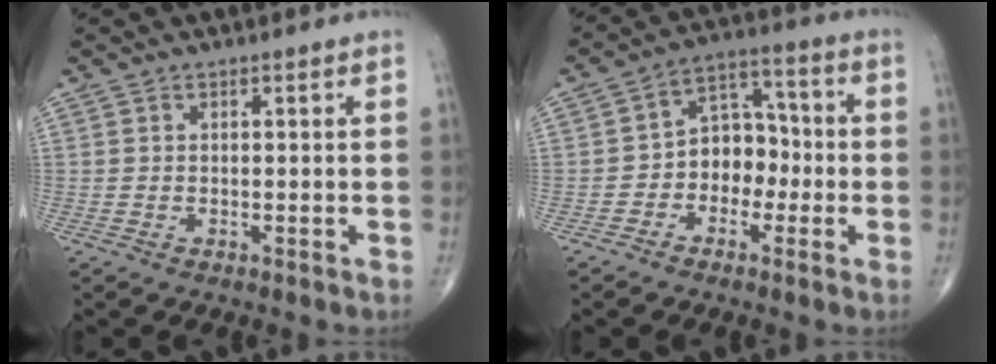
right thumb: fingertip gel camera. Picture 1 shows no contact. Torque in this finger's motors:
{"motor_torque": [-0.29, 0.16, 0.34, 0.25, 0.04]}